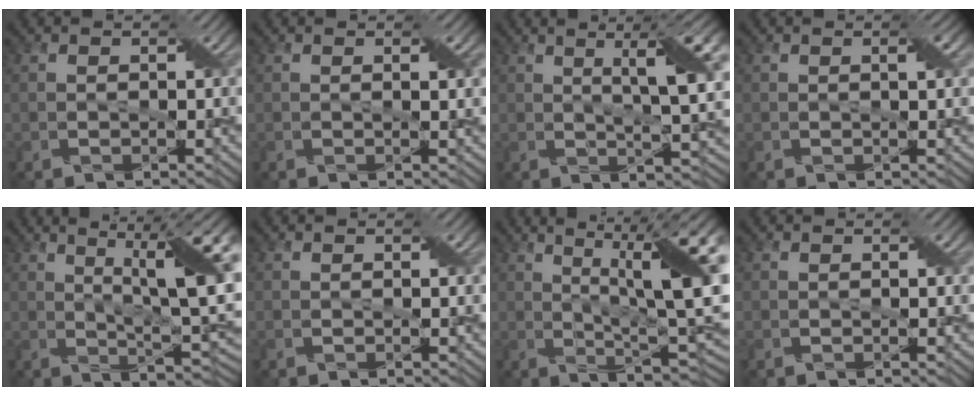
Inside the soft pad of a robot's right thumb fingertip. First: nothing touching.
{"total": 1.3, "force": [0.4, 0.1, 1.2], "torque": [-0.018, 0.002, 0.007]}
{"total": 8.3, "force": [2.6, 1.4, 7.8], "torque": [-0.122, 0.013, 0.043]}
{"total": 0.8, "force": [0.3, 0.0, 0.8], "torque": [-0.015, 0.003, 0.004]}
{"total": 13.5, "force": [4.4, 3.1, 12.4], "torque": [-0.181, 0.019, 0.073]}
{"total": 0.0}
{"total": 15.2, "force": [4.6, 4.0, 13.9], "torque": [-0.194, 0.025, 0.074]}
{"total": 0.0}